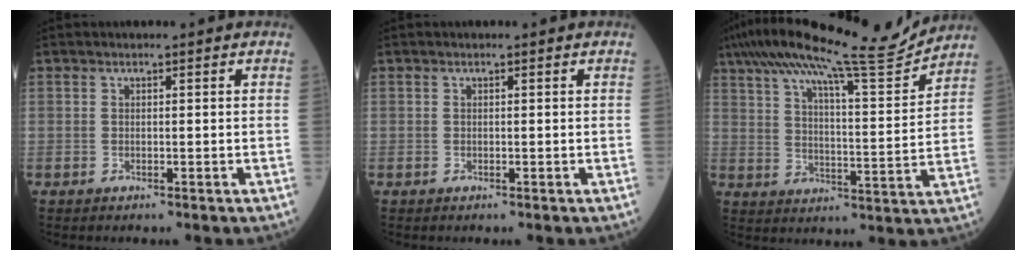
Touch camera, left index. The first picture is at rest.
{"total": 0.0}
{"total": 18.8, "force": [16.7, 0.0, 8.7], "torque": [-0.153, -0.008, 0.248]}